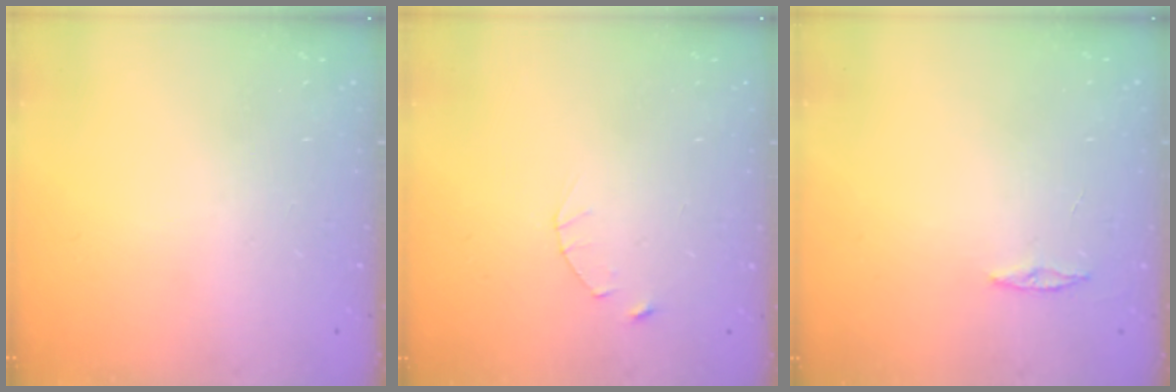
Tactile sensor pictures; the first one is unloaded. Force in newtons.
{"total": 2.5, "press": 2.4, "slide": 0.3}
{"total": 3.0, "press": 2.9, "slide": 0.3}